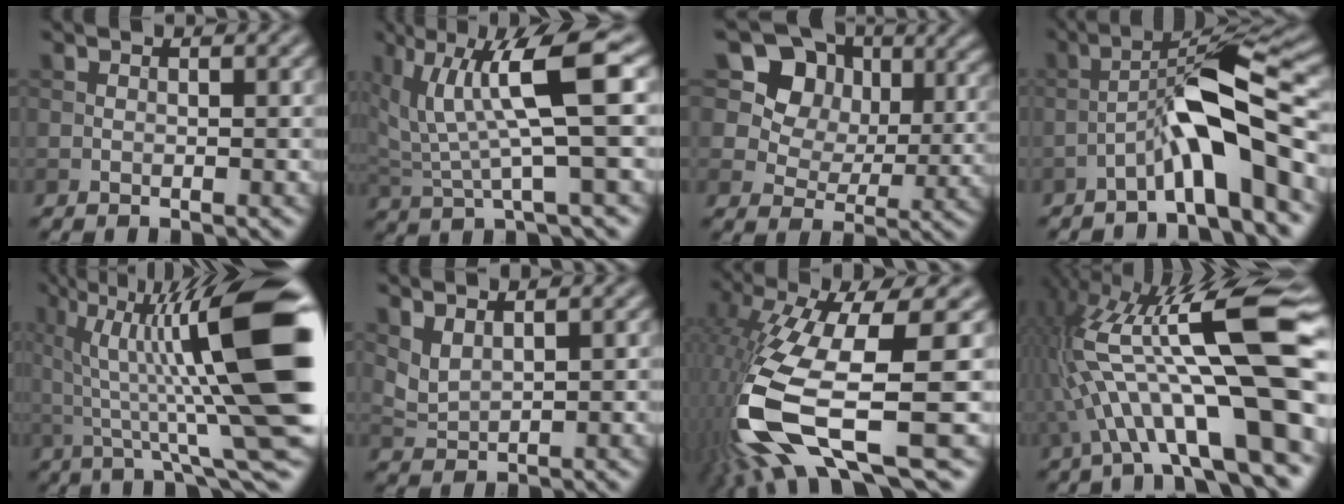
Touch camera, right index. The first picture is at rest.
{"total": 8.3, "force": [2.8, 1.7, 7.7], "torque": [-0.143, -0.001, 0.057]}
{"total": 14.6, "force": [7.7, 10.4, 6.8], "torque": [-0.165, 0.040, 0.148]}
{"total": 7.7, "force": [-3.4, 1.0, 6.8], "torque": [-0.114, 0.025, -0.063]}
{"total": 14.9, "force": [3.7, 2.5, 14.3], "torque": [-0.206, 0.014, 0.064]}
{"total": 2.0, "force": [1.4, 0.7, 1.2], "torque": [-0.034, -0.003, 0.035]}
{"total": 13.4, "force": [-4.5, 3.5, 12.0], "torque": [-0.258, -0.016, -0.076]}
{"total": 15.3, "force": [-0.7, 4.1, 14.8], "torque": [-0.253, 0.023, -0.002]}